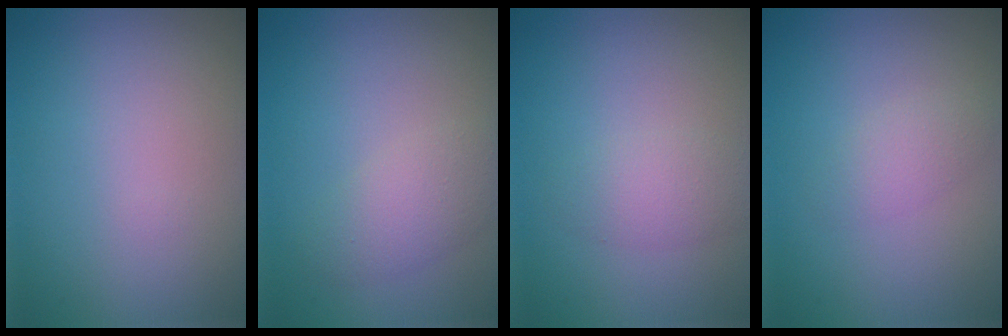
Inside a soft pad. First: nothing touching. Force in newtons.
{"total": 2.9, "press": 2.9, "slide": 0.1}
{"total": 2.3, "press": 2.3, "slide": 0.1}
{"total": 1.7, "press": 1.7, "slide": 0.1}